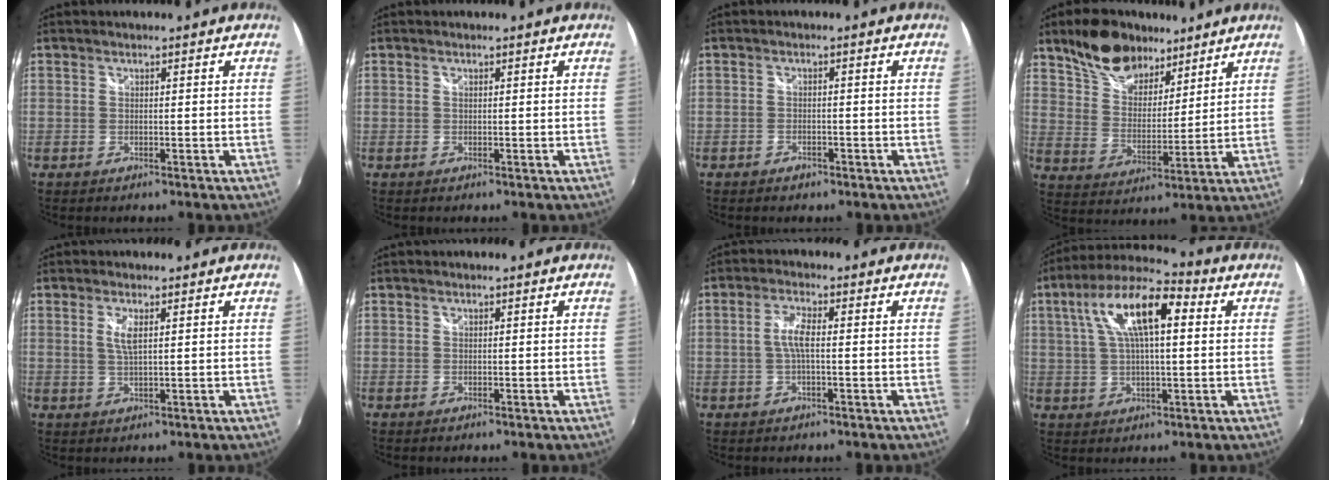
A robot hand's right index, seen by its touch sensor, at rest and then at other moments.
{"total": 0.0}
{"total": 2.1, "force": [-1.5, 1.3, 0.7], "torque": [-0.018, -0.002, -0.025]}
{"total": 14.8, "force": [10.6, 7.9, 6.8], "torque": [-0.136, 0.036, 0.194]}
{"total": 2.9, "force": [1.0, 0.6, 2.6], "torque": [-0.052, 0.001, 0.019]}
{"total": 0.0}
{"total": 3.6, "force": [-0.2, 0.6, 3.5], "torque": [-0.073, 0.009, -0.001]}
{"total": 14.5, "force": [4.3, 5.2, 12.9], "torque": [-0.234, 0.030, 0.065]}